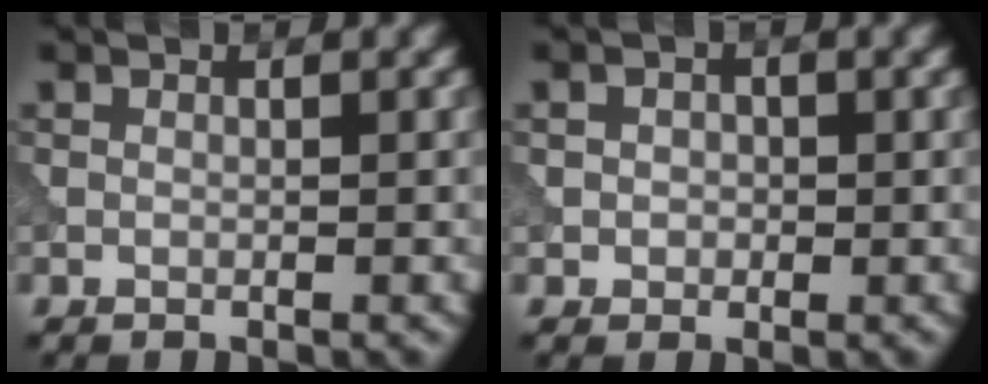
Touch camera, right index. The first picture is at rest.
{"total": 1.5, "force": [0.1, 1.3, 0.7], "torque": [-0.011, 0.002, -0.007]}